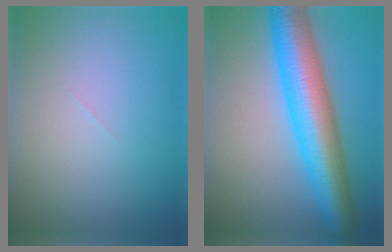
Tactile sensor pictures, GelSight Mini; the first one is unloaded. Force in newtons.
{"total": 9.7, "press": 9.7, "slide": 0.2}